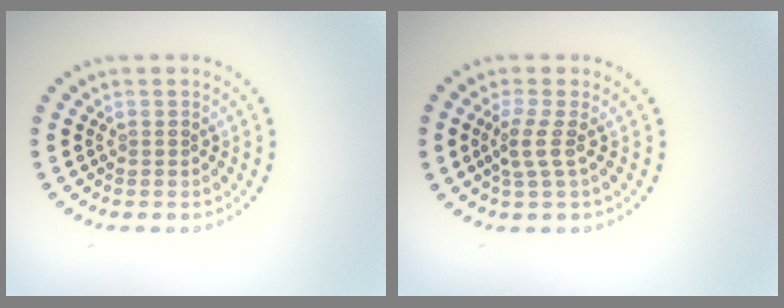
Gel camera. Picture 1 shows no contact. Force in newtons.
{"total": 2.2, "press": 1.7, "slide": 1.4}